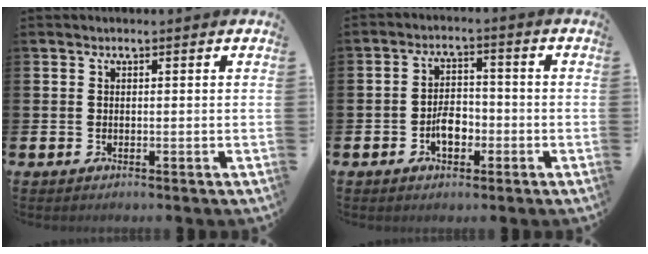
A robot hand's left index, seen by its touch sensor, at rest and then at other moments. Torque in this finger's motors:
{"motor_torque": [0.18, 0.17, 0.14, 0.03]}